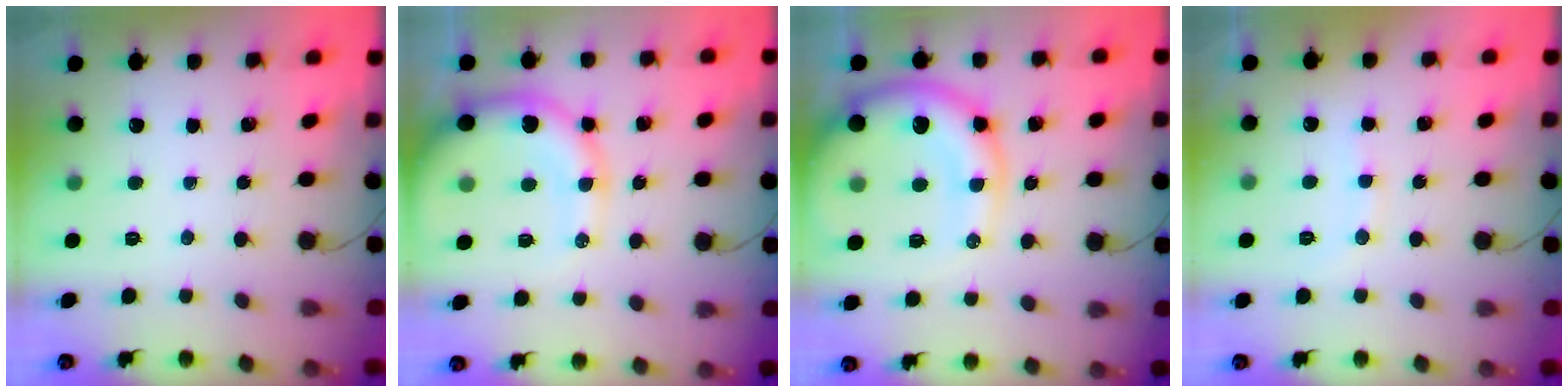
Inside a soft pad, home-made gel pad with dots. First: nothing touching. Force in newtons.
{"total": 12.5, "press": 12.0, "slide": 3.3}
{"total": 14.6, "press": 14.1, "slide": 3.7}
{"total": 6.8, "press": 6.8, "slide": 0.9}